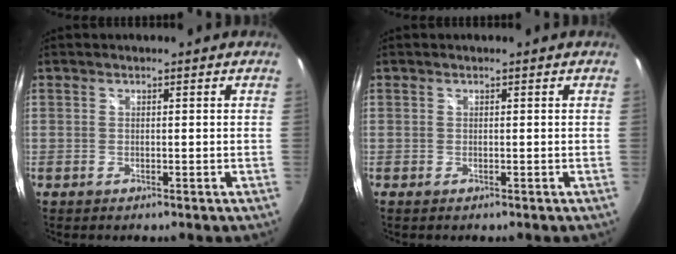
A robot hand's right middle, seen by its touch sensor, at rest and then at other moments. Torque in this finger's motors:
{"motor_torque": [0.19, -0.19, 0.00, 0.00]}